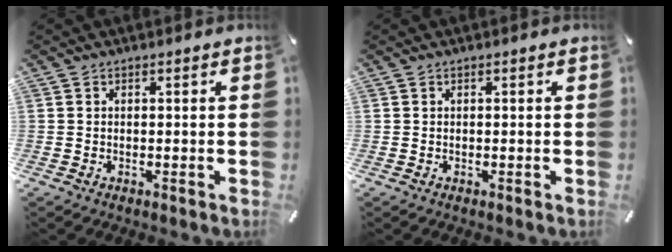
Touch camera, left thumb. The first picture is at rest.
{"total": 0.0}